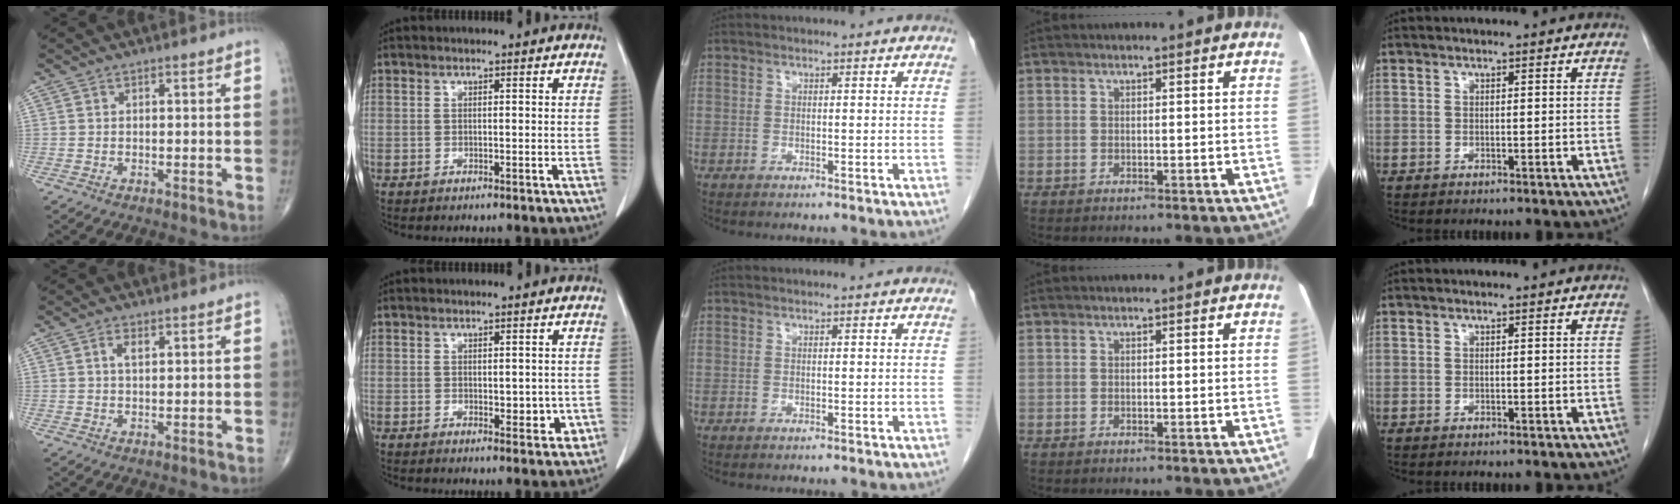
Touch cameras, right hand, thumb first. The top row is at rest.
{"thumb": {"total": 2.3, "force": [0.9, 1.1, 1.8], "torque": [-0.034, 0.000, 0.017]}, "index": {"total": 3.4, "force": [-0.4, 1.8, 2.9], "torque": [-0.030, -0.005, 0.002]}}